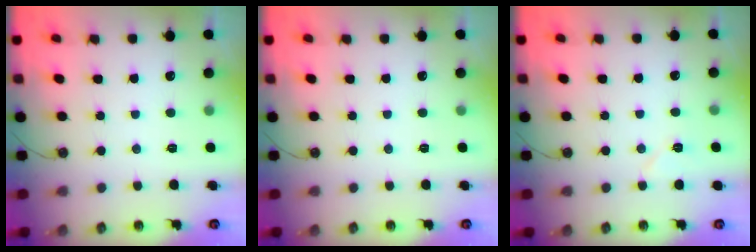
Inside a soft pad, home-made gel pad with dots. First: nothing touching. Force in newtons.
{"total": 0.0}
{"total": 5.6, "press": 5.0, "slide": 2.5}